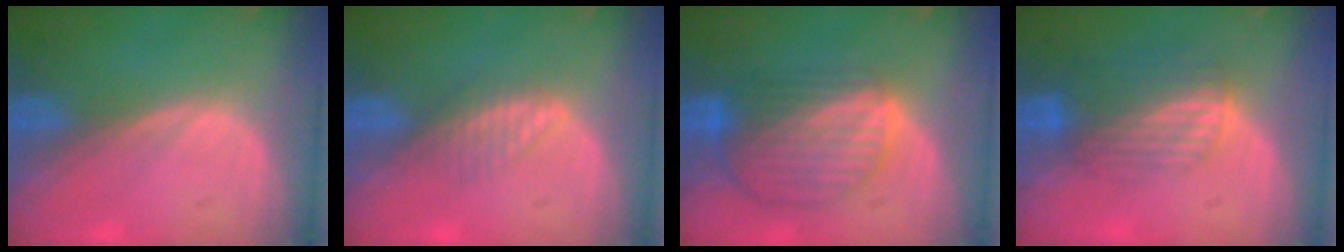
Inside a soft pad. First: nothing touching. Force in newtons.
{"total": 2.7, "press": 2.7, "slide": 0.2}
{"total": 8.7, "press": 7.6, "slide": 4.2}
{"total": 7.0, "press": 5.9, "slide": 3.8}